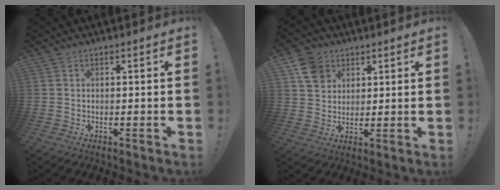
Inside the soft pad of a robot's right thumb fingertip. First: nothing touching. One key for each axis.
{"total": 8.5, "fx": 4.4, "fy": 6.6, "fz": 2.7, "tx": -0.038, "ty": -0.020, "tz": 0.090}